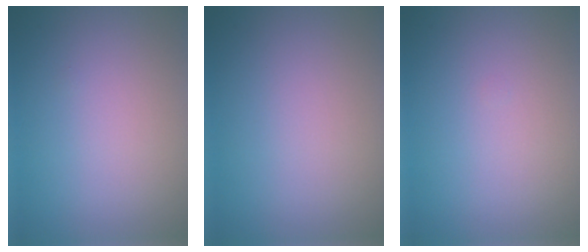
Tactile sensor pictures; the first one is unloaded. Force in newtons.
{"total": 0.0}
{"total": 0.0}